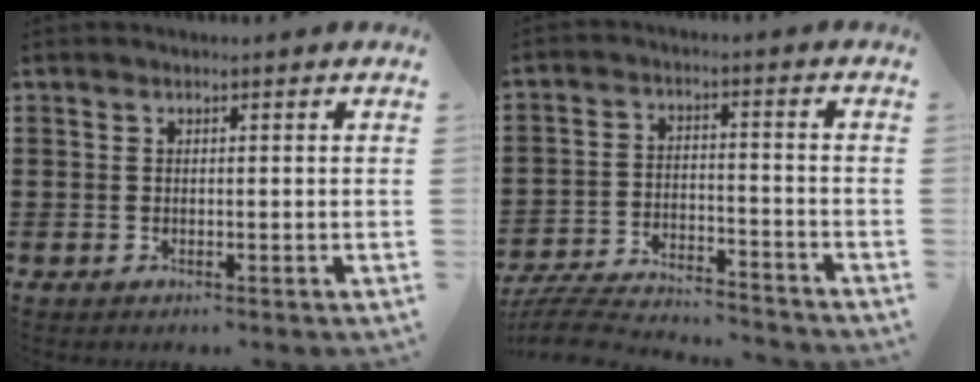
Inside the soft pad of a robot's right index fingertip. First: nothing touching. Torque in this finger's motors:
{"motor_torque": [-1.08, 1.06, -1.05, -0.21]}